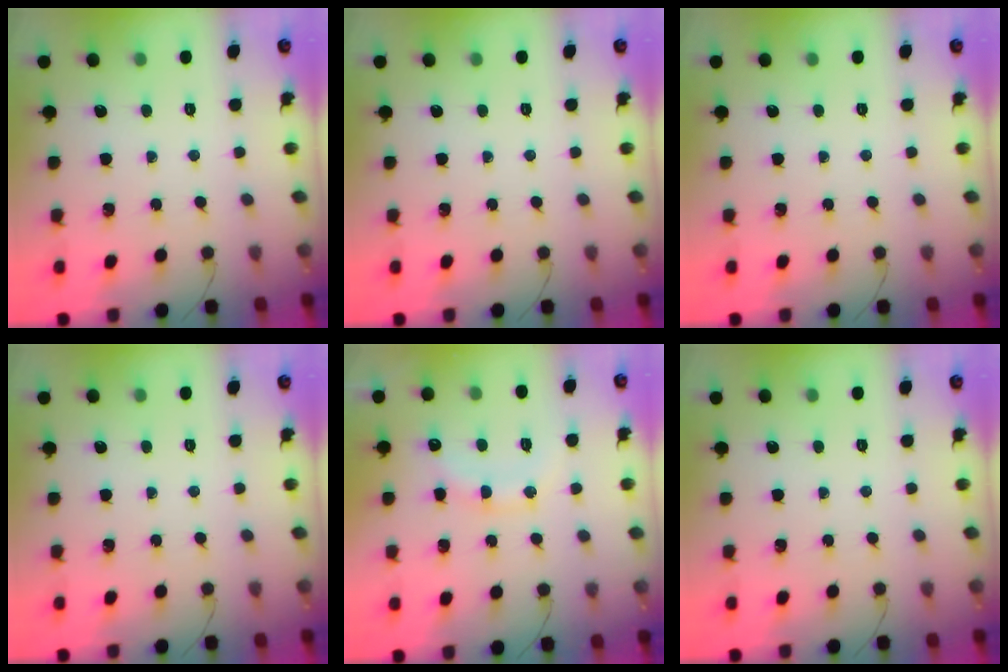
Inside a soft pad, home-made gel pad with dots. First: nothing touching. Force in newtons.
{"total": 0.0}
{"total": 0.0}
{"total": 0.0}
{"total": 11.6, "press": 11.6, "slide": 1.0}
{"total": 0.0}